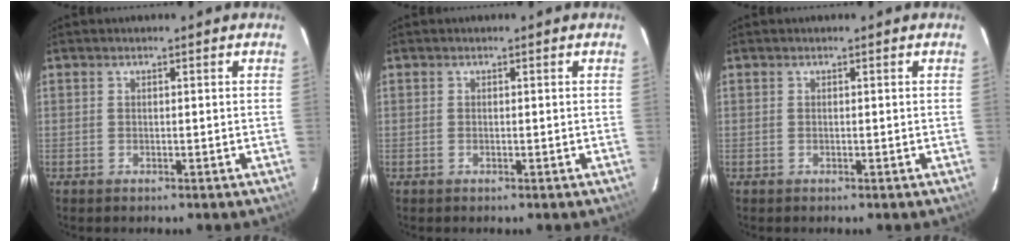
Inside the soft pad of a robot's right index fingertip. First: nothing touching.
{"total": 0.0}
{"total": 0.0}